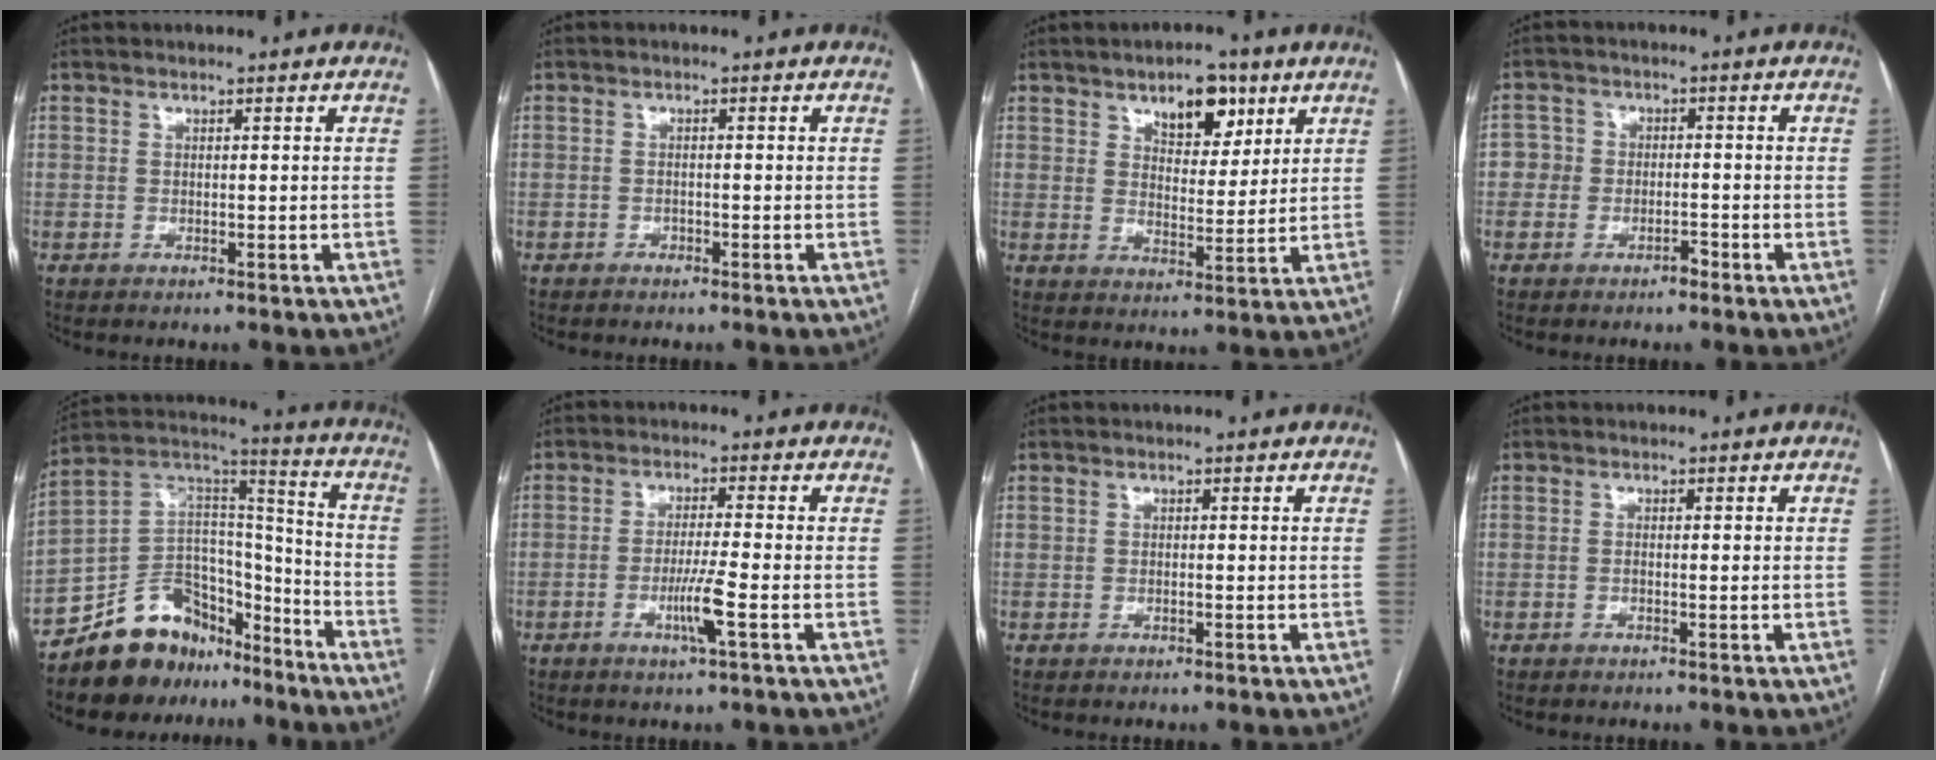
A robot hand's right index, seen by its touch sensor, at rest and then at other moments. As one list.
[{"total": 0.7, "force": [-0.6, 0.4, 0.2], "torque": [-0.004, 0.001, -0.011]}, {"total": 8.0, "force": [4.7, 3.8, 5.2], "torque": [-0.074, 0.006, 0.074]}, {"total": 3.5, "force": [-1.6, 2.9, 1.1], "torque": [-0.003, 0.015, -0.034]}, {"total": 15.7, "force": [-12.4, 8.6, 4.5], "torque": [-0.069, 0.089, -0.214]}, {"total": 5.2, "force": [-1.9, -0.5, 4.8], "torque": [-0.089, -0.010, -0.037]}, {"total": 0.0}, {"total": 1.0, "force": [-0.2, 0.1, 1.0], "torque": [-0.018, 0.000, -0.001]}]